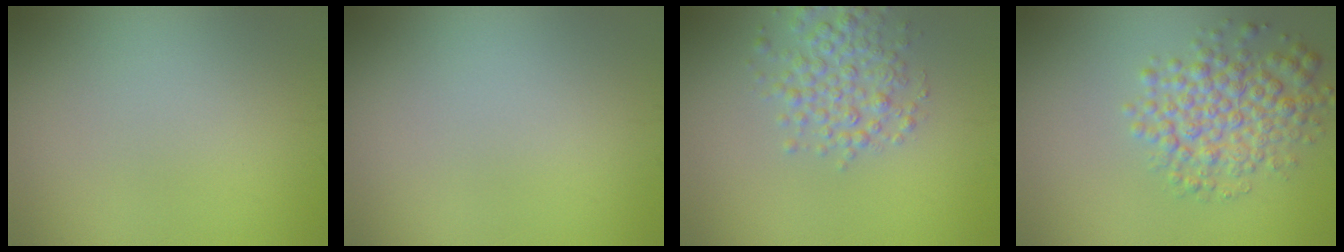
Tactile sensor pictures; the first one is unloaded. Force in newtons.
{"total": 0.0}
{"total": 3.5, "press": 3.5, "slide": 0.1}
{"total": 4.9, "press": 4.9, "slide": 0.1}